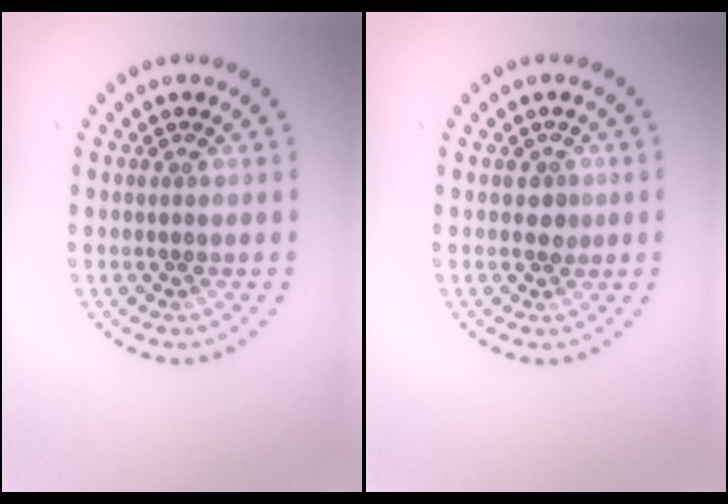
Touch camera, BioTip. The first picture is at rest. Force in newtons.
{"total": 1.1, "press": 1.0, "slide": 0.5}